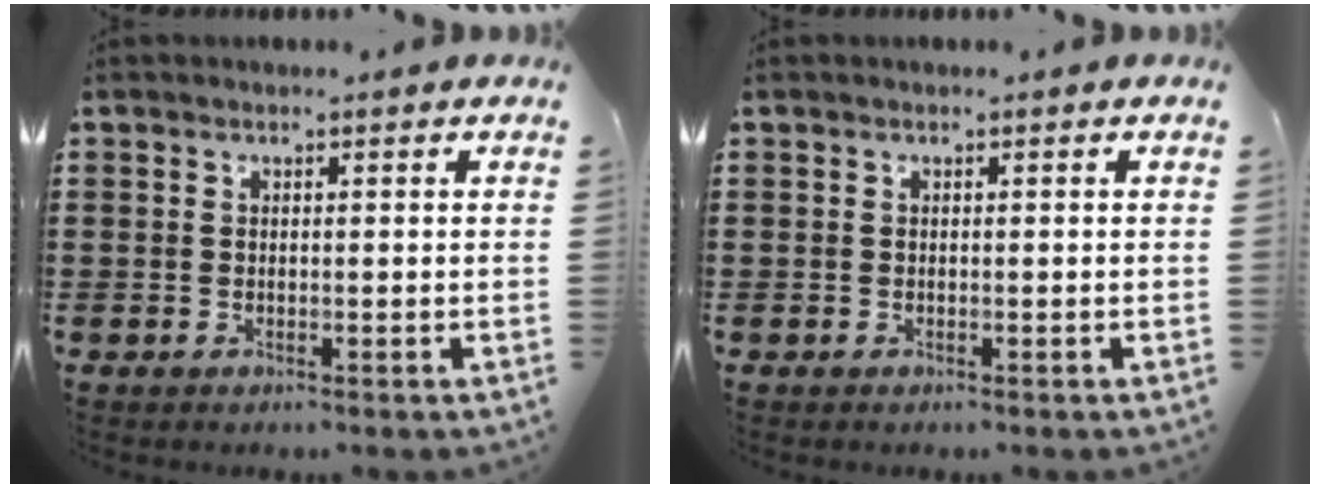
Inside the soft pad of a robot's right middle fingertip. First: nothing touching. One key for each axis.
{"total": 0.0}